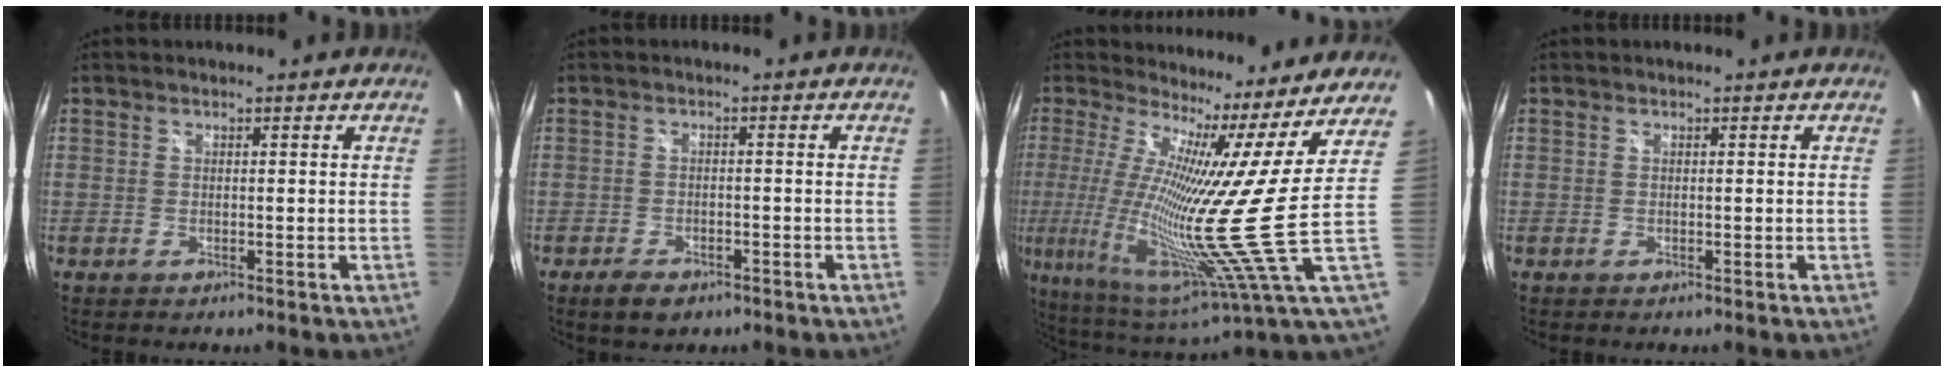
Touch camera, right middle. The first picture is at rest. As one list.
[{"total": 4.4, "force": [-2.9, 2.3, 2.2], "torque": [-0.054, -0.006, -0.044]}, {"total": 15.5, "force": [5.7, -2.6, 14.2], "torque": [-0.234, -0.023, 0.107]}, {"total": 0.0}]